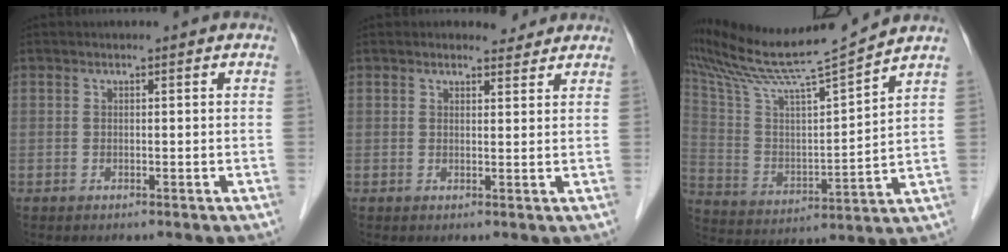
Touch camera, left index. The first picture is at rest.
{"total": 2.3, "force": [2.1, 0.8, 0.0], "torque": [-0.004, -0.004, 0.026]}
{"total": 14.8, "force": [13.9, -2.5, 4.5], "torque": [-0.102, -0.021, 0.252]}